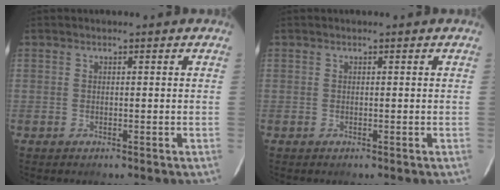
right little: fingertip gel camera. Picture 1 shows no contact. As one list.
[{"total": 0.0}]